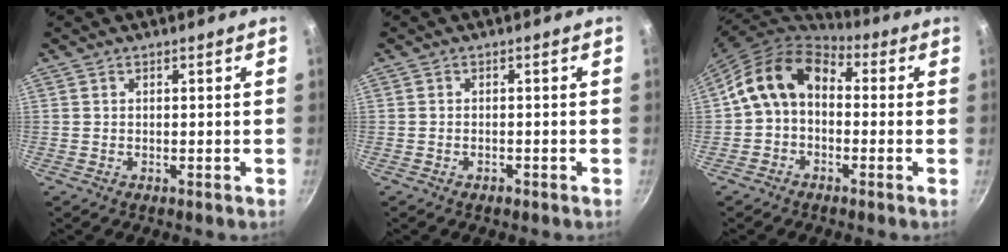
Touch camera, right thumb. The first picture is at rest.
{"total": 0.8, "force": [-0.6, 0.5, 0.4], "torque": [-0.009, 0.006, -0.008]}
{"total": 12.2, "force": [0.0, 8.9, 8.3], "torque": [-0.133, 0.037, -0.015]}